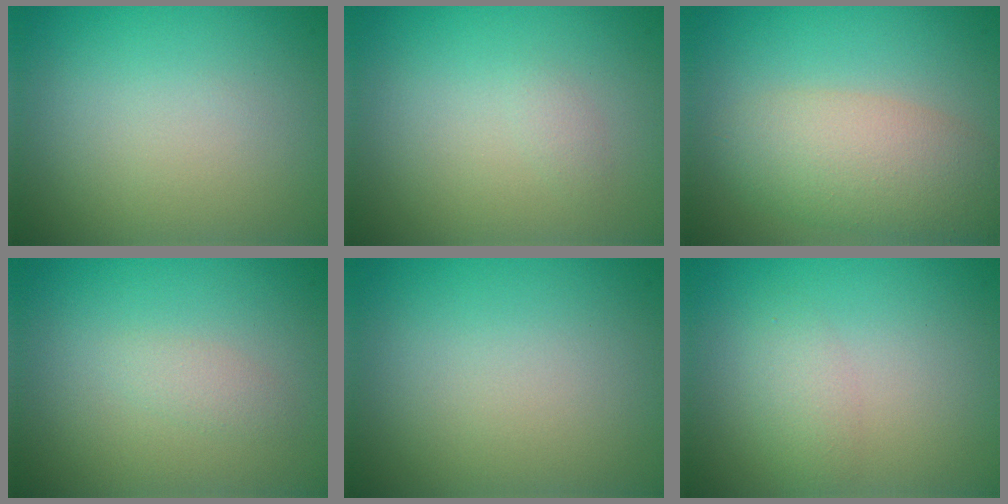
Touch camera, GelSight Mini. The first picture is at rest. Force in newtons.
{"total": 0.7, "press": 0.7, "slide": 0.1}
{"total": 5.4, "press": 5.4, "slide": 0.3}
{"total": 1.1, "press": 1.1, "slide": 0.0}
{"total": 0.0}
{"total": 1.6, "press": 1.6, "slide": 0.1}